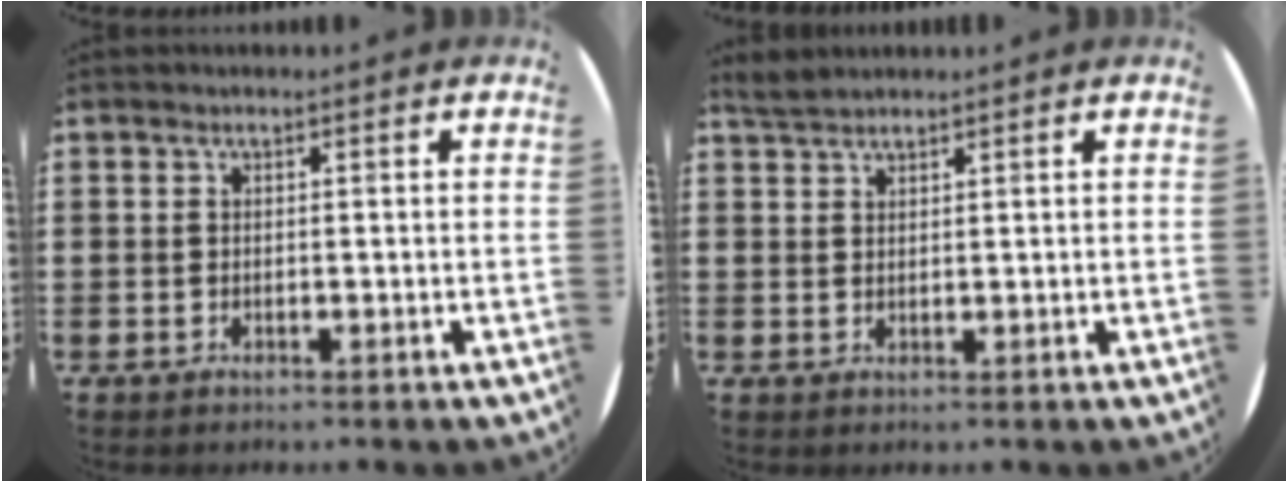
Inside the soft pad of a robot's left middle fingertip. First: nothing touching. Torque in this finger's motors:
{"motor_torque": [0.33, -0.34, 0.00, 0.00]}